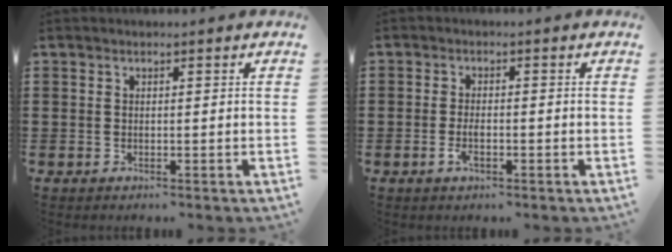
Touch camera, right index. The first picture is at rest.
{"total": 2.5, "force": [-0.9, 0.9, 2.1], "torque": [-0.048, -0.006, -0.017]}